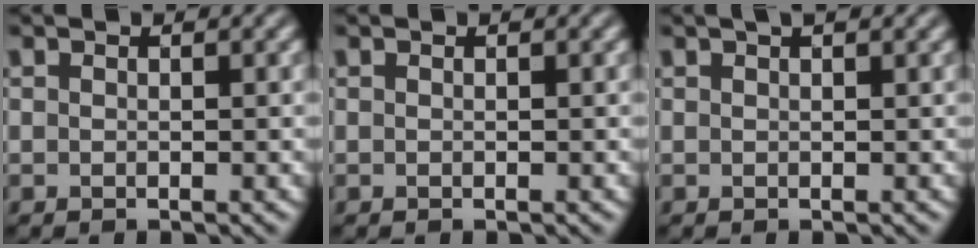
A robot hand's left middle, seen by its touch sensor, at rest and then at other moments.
{"total": 0.0}
{"total": 1.6, "force": [1.1, 0.3, 1.1], "torque": [-0.013, 0.002, 0.012]}